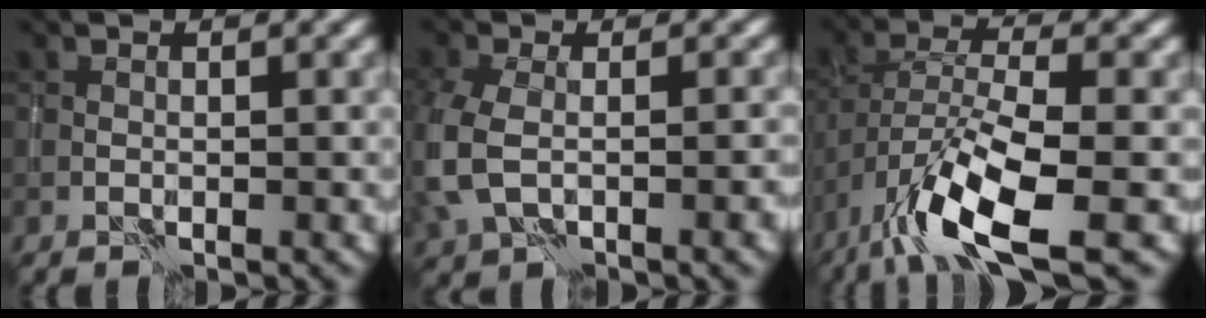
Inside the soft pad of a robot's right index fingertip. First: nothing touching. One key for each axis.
{"total": 7.2, "fx": -1.7, "fy": 4.1, "fz": 5.6, "tx": -0.142, "ty": -0.009, "tz": -0.033}
{"total": 8.6, "fx": -4.8, "fy": 2.2, "fz": 6.8, "tx": -0.131, "ty": 0.002, "tz": -0.096}